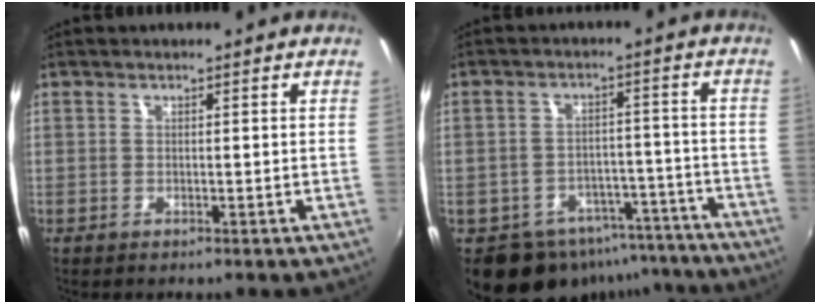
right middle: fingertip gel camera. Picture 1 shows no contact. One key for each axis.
{"total": 14.4, "fx": -11.1, "fy": 8.1, "fz": 4.3, "tx": -0.087, "ty": 0.023, "tz": -0.129}